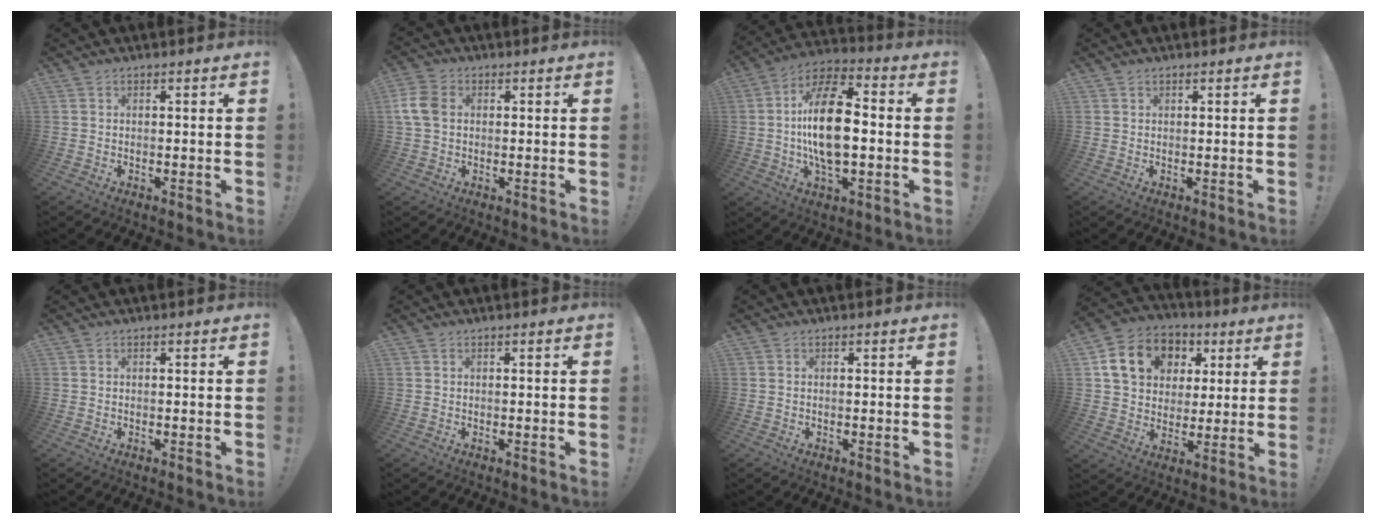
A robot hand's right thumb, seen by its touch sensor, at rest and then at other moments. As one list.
[{"total": 7.7, "force": [1.2, 5.5, 5.2], "torque": [-0.115, 0.004, 0.024]}, {"total": 19.1, "force": [-0.8, 9.7, 16.4], "torque": [-0.291, 0.007, -0.019]}, {"total": 0.6, "force": [0.5, 0.3, 0.1], "torque": [0.001, -0.001, 0.009]}, {"total": 0.0}, {"total": 0.0}, {"total": 0.0}, {"total": 16.4, "force": [6.3, 12.9, 7.9], "torque": [-0.114, -0.012, 0.132]}]